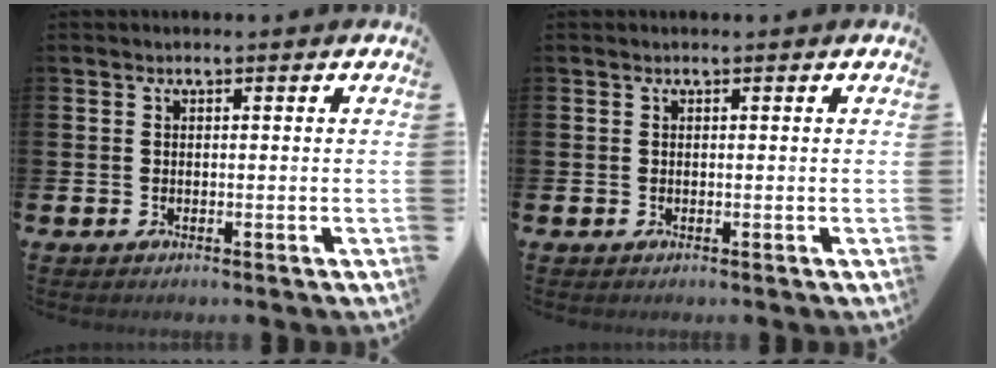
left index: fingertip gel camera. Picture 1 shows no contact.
{"total": 0.0}